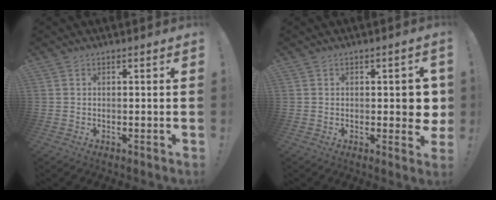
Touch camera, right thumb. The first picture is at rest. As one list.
[{"total": 4.7, "force": [0.0, 2.9, 3.7], "torque": [-0.045, 0.007, 0.002]}]